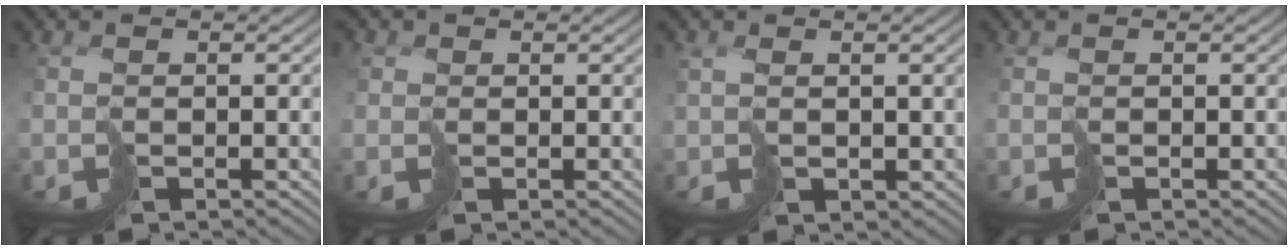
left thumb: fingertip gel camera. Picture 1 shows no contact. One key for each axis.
{"total": 1.4, "fx": 0.3, "fy": 1.3, "fz": 0.1, "tx": -0.007, "ty": 0.004, "tz": 0.003}
{"total": 2.9, "fx": 1.2, "fy": 1.1, "fz": 2.4, "tx": -0.052, "ty": 0.002, "tz": 0.032}
{"total": 0.0}